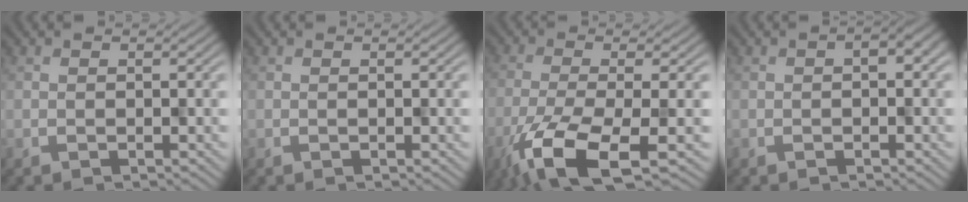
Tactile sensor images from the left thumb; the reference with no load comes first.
{"total": 0.0}
{"total": 10.8, "force": [-5.4, 3.2, 8.8], "torque": [-0.174, -0.023, -0.099]}
{"total": 1.4, "force": [0.1, 0.4, 1.3], "torque": [-0.021, 0.002, 0.000]}